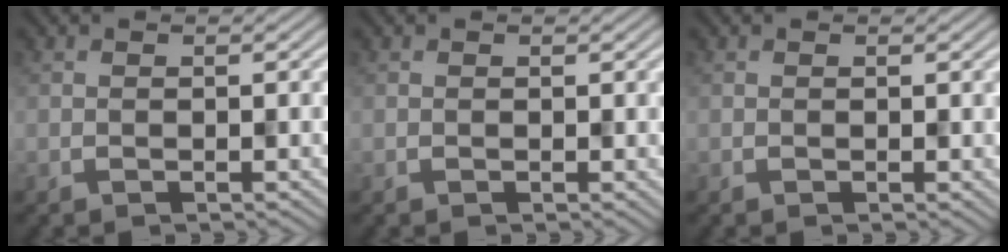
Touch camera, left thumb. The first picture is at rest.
{"total": 0.0}
{"total": 0.0}